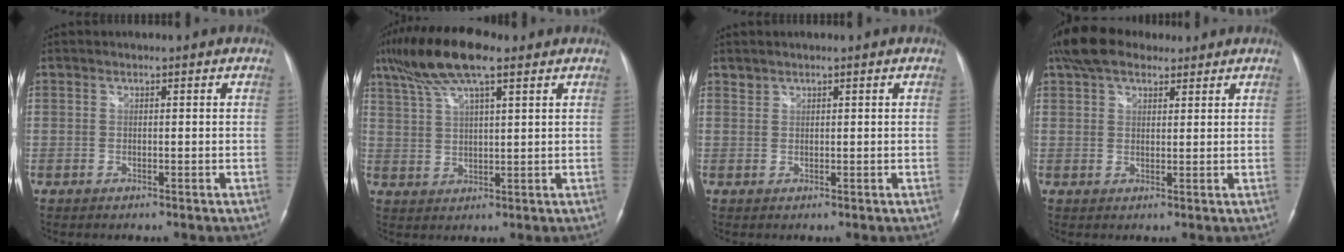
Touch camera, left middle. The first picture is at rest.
{"total": 11.2, "force": [7.5, 2.4, 8.0], "torque": [-0.161, 0.022, 0.135]}
{"total": 0.9, "force": [0.8, 0.2, -0.1], "torque": [0.002, 0.003, 0.015]}
{"total": 8.4, "force": [6.4, 3.8, 3.9], "torque": [-0.078, 0.034, 0.117]}